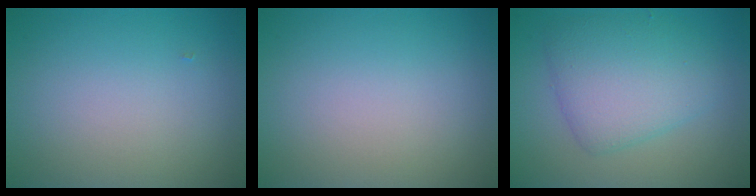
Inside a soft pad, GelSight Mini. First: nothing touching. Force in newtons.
{"total": 0.0}
{"total": 5.3, "press": 5.3, "slide": 0.1}